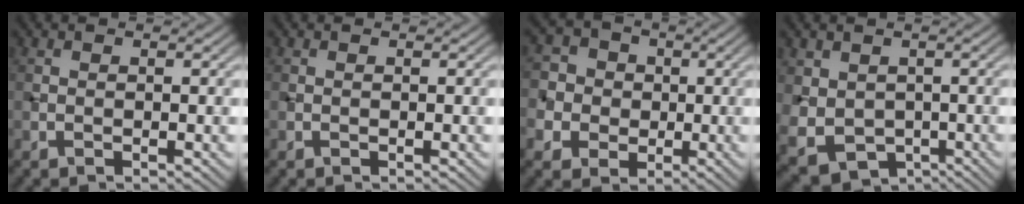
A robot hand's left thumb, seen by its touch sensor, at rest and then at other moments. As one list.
[{"total": 0.0}, {"total": 6.4, "force": [-0.6, 6.0, 1.9], "torque": [-0.056, 0.004, -0.029]}, {"total": 5.7, "force": [0.3, 5.1, 2.6], "torque": [-0.085, -0.033, 0.016]}]